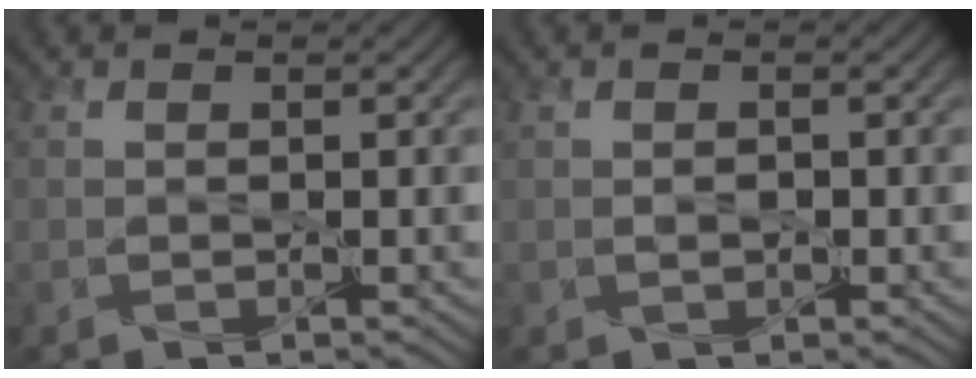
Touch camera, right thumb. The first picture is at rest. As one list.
[{"total": 0.9, "force": [-0.3, 0.7, 0.5], "torque": [-0.019, -0.004, -0.004]}]